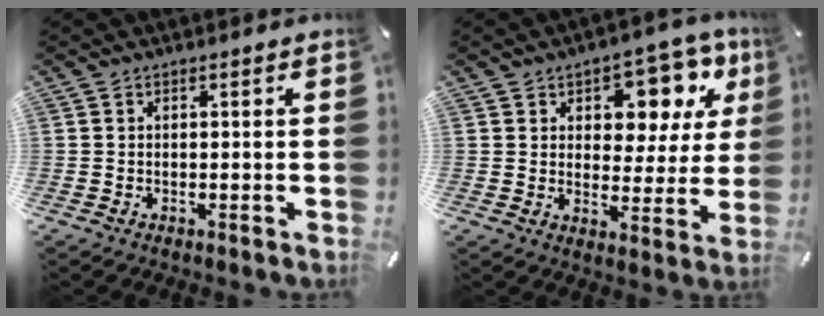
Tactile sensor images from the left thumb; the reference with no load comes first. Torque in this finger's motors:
{"motor_torque": [0.70, 0.17, 0.50, 0.22, 0.11]}